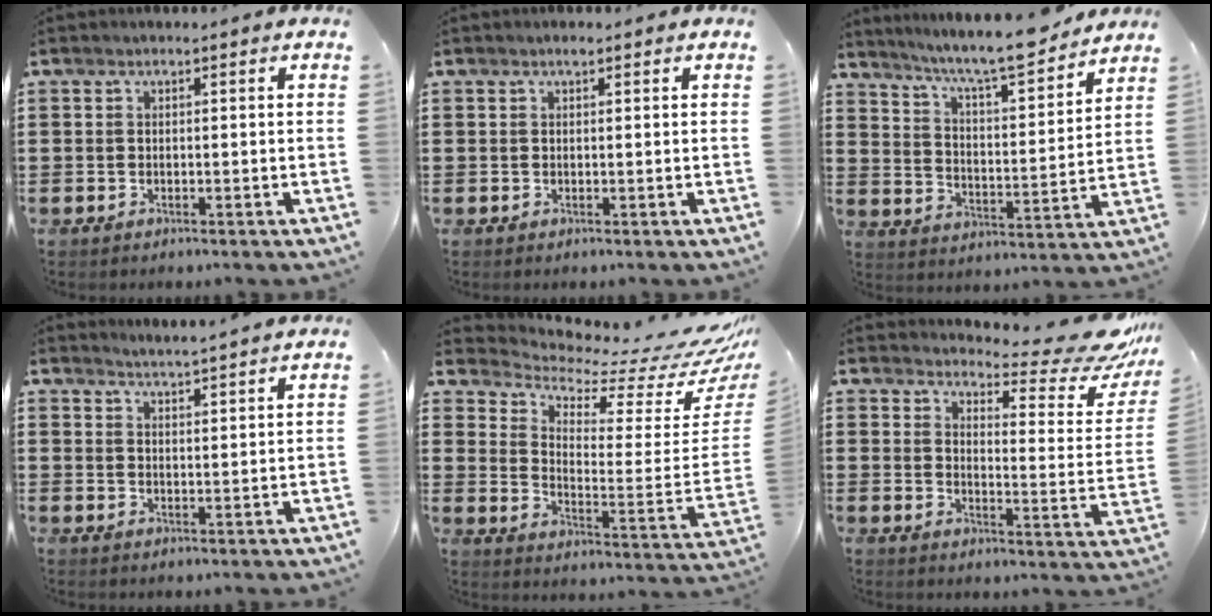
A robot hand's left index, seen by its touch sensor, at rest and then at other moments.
{"total": 0.7, "force": [0.5, 0.2, 0.5], "torque": [-0.011, 0.001, 0.008]}
{"total": 8.0, "force": [7.2, 0.2, 3.5], "torque": [-0.087, -0.050, 0.117]}
{"total": 3.5, "force": [3.4, -0.9, -0.1], "torque": [-0.009, -0.021, 0.059]}
{"total": 5.4, "force": [4.4, 1.6, 2.8], "torque": [-0.062, -0.058, 0.069]}
{"total": 8.5, "force": [7.7, 1.1, 3.4], "torque": [-0.053, -0.068, 0.128]}